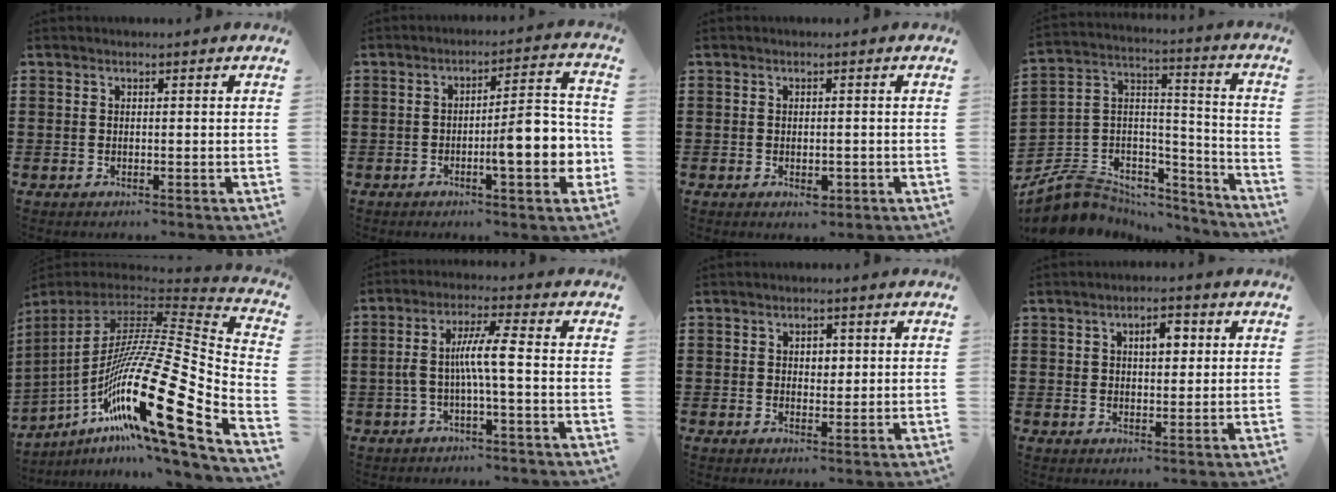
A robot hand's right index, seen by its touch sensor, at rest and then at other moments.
{"total": 9.6, "force": [-2.5, 2.5, 8.9], "torque": [-0.114, -0.009, -0.046]}
{"total": 2.0, "force": [-0.8, 1.1, 1.5], "torque": [-0.029, 0.001, -0.014]}
{"total": 6.7, "force": [-4.8, 4.6, 0.9], "torque": [-0.038, -0.008, -0.088]}
{"total": 23.2, "force": [-8.2, 4.2, 21.4], "torque": [-0.399, -0.021, -0.160]}
{"total": 6.6, "force": [-1.0, 0.6, 6.5], "torque": [-0.132, 0.000, -0.030]}
{"total": 1.9, "force": [0.4, 1.4, 1.2], "torque": [-0.018, 0.007, 0.004]}
{"total": 4.0, "force": [1.2, 2.2, 3.1], "torque": [-0.042, 0.004, 0.013]}